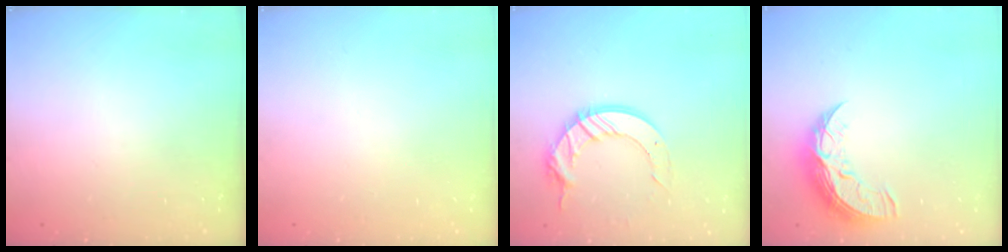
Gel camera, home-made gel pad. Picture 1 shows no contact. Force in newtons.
{"total": 0.0}
{"total": 12.6, "press": 12.6, "slide": 1.2}
{"total": 10.0, "press": 10.0, "slide": 0.6}